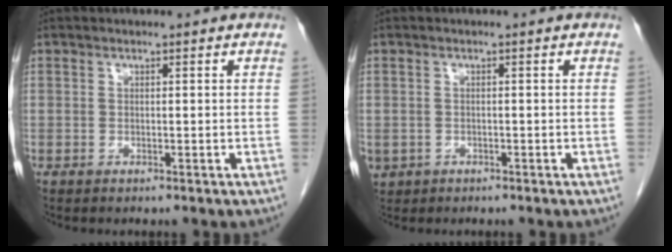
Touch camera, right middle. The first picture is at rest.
{"total": 2.5, "force": [-1.2, 2.1, 0.5], "torque": [-0.011, 0.001, -0.017]}